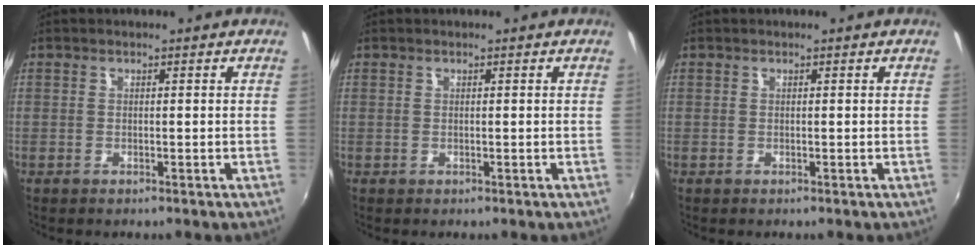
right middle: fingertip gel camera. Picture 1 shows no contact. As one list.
[{"total": 0.0}, {"total": 0.0}]